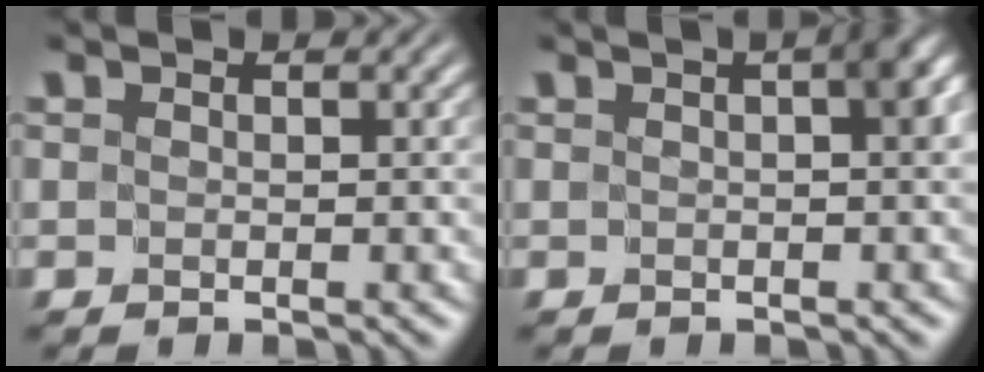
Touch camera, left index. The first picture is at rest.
{"total": 2.4, "force": [0.4, 0.4, 2.4], "torque": [-0.027, 0.011, 0.003]}